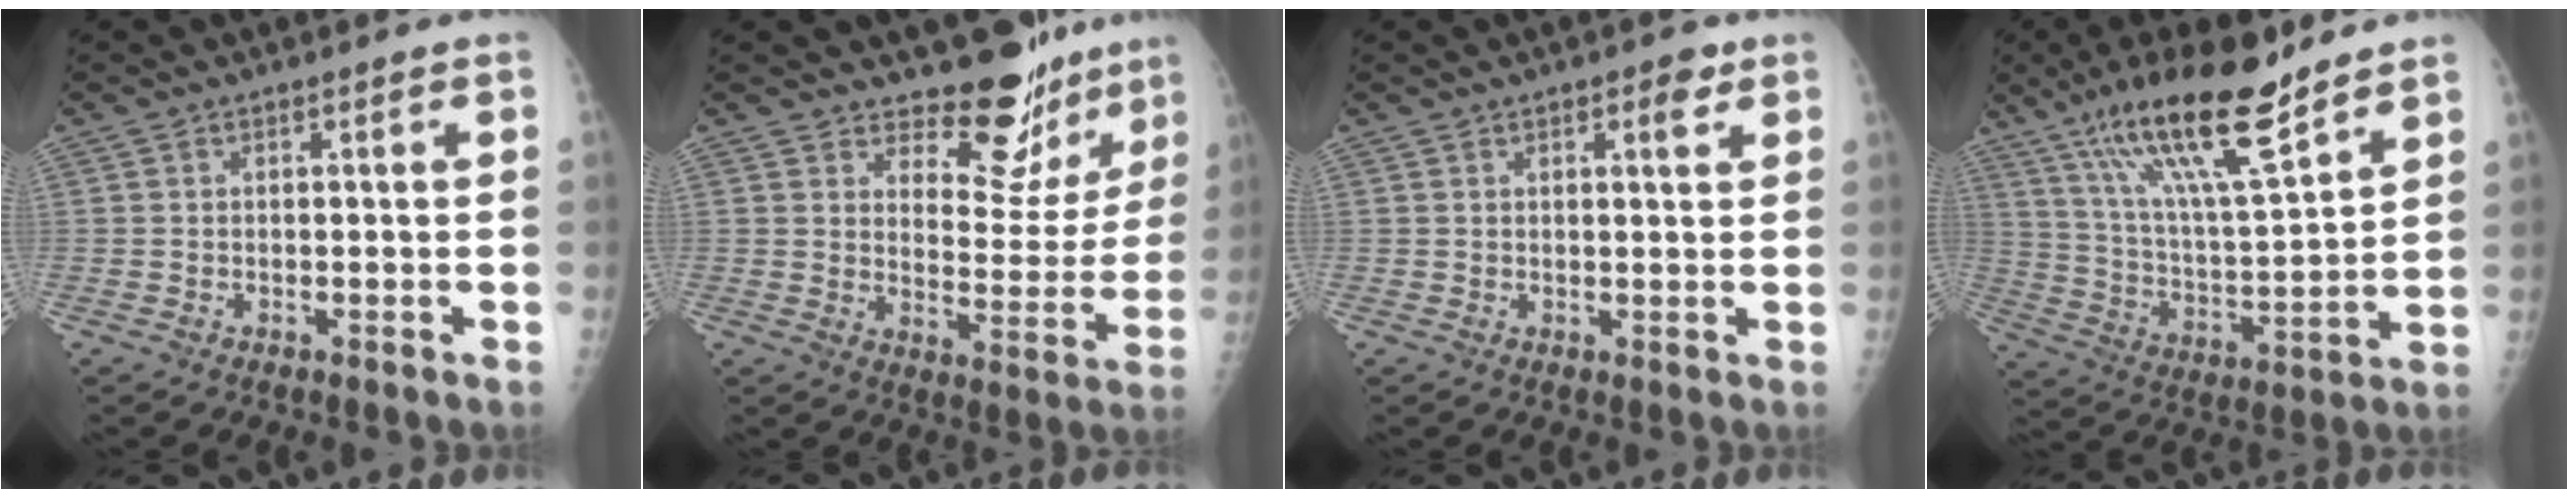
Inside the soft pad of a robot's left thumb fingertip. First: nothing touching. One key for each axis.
{"total": 12.8, "fx": 10.8, "fy": 5.9, "fz": 3.5, "tx": 0.002, "ty": -0.094, "tz": 0.143}
{"total": 3.2, "fx": 1.8, "fy": 1.2, "fz": 2.4, "tx": -0.023, "ty": -0.005, "tz": 0.021}
{"total": 19.3, "fx": 13.5, "fy": 3.7, "fz": 13.3, "tx": -0.221, "ty": -0.062, "tz": 0.246}